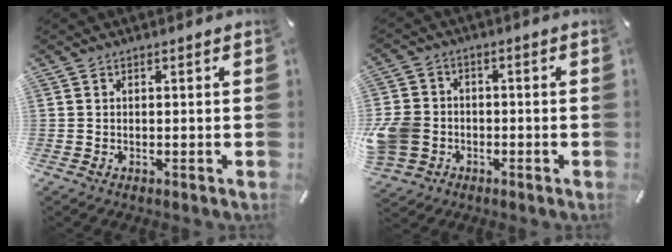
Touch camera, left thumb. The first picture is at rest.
{"total": 8.8, "force": [-2.3, 7.7, 3.5], "torque": [-0.094, 0.019, -0.045]}